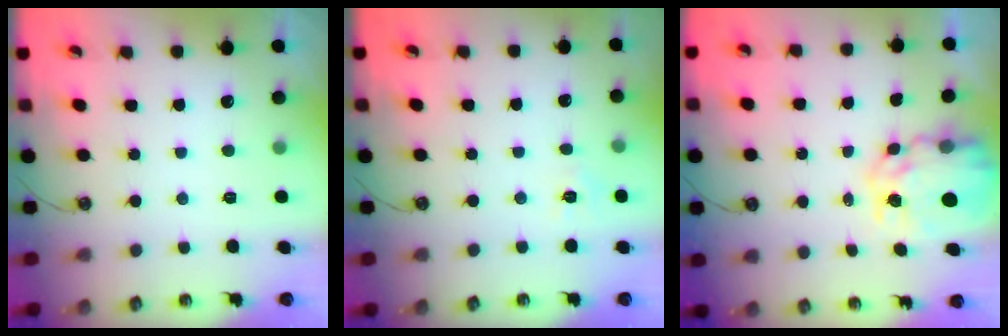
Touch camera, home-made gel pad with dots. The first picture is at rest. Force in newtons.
{"total": 5.9, "press": 5.9, "slide": 0.7}
{"total": 9.9, "press": 9.8, "slide": 0.8}